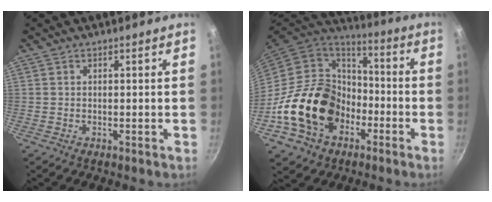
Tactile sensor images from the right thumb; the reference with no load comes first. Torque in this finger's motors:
{"motor_torque": [2.38, 2.62, 1.31, -1.46, 0.62]}